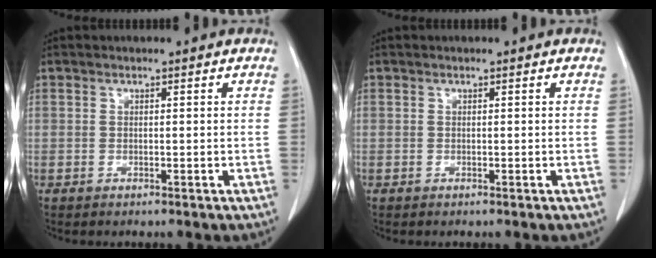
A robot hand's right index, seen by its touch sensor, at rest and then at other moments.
{"total": 0.0}